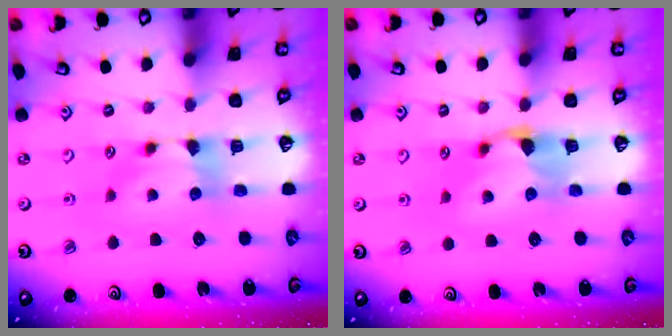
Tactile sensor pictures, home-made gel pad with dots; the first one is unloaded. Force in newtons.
{"total": 0.9, "press": 0.5, "slide": 0.8}